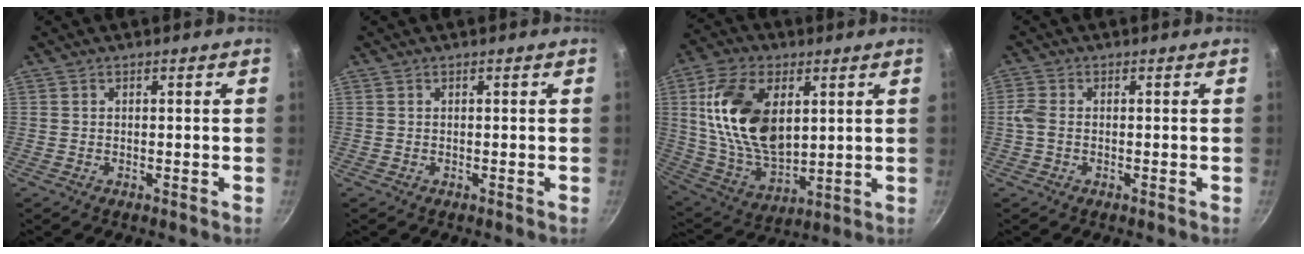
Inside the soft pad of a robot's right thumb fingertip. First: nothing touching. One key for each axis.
{"total": 0.0}
{"total": 19.8, "fx": 4.8, "fy": 11.8, "fz": 15.2, "tx": -0.261, "ty": -0.017, "tz": 0.100}
{"total": 2.7, "fx": -0.4, "fy": 1.7, "fz": 2.0, "tx": -0.050, "ty": 0.006, "tz": -0.014}